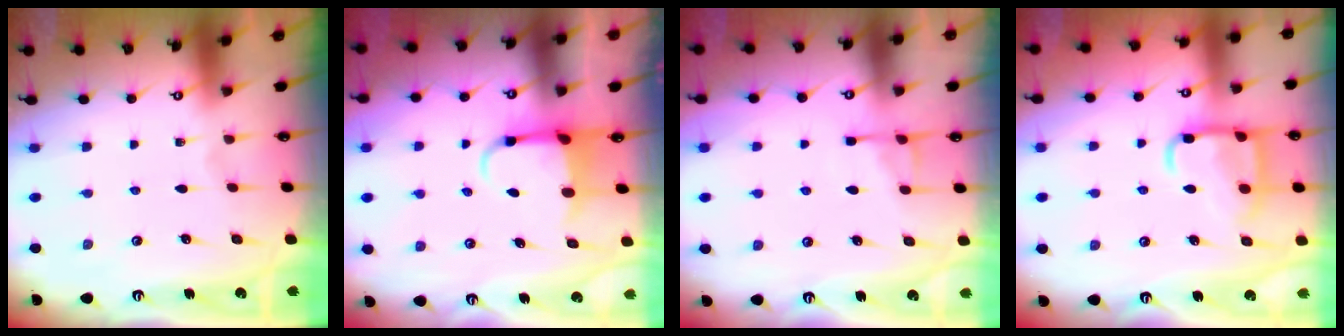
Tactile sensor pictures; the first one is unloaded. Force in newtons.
{"total": 4.0, "press": 3.9, "slide": 1.0}
{"total": 5.1, "press": 5.1, "slide": 0.5}
{"total": 14.2, "press": 14.1, "slide": 1.4}